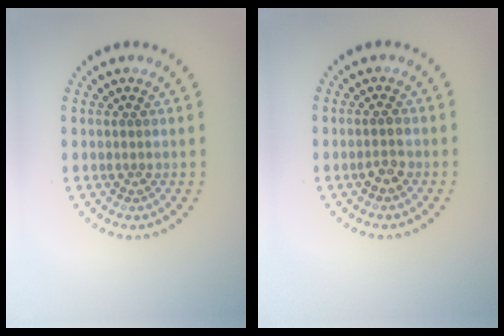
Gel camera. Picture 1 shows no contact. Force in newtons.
{"total": 1.5, "press": 1.4, "slide": 0.3}